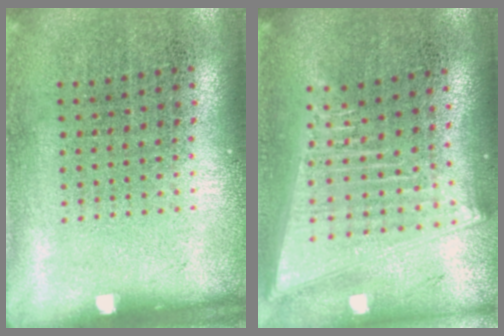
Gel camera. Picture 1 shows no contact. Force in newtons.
{"total": 2.1, "press": 1.8, "slide": 1.1}